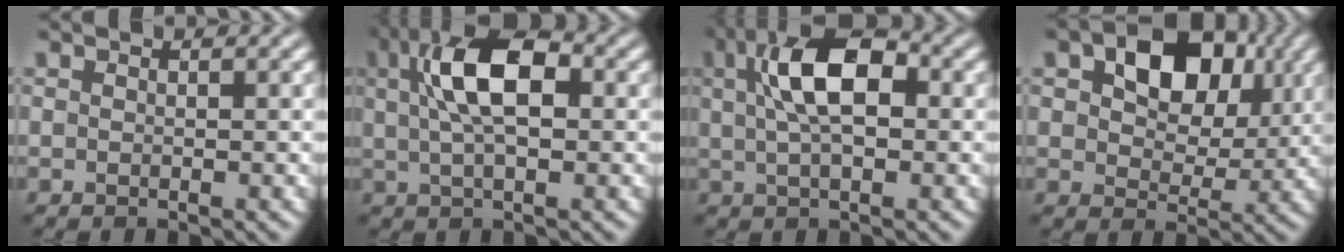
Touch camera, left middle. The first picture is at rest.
{"total": 7.7, "force": [1.6, 3.4, 6.7], "torque": [-0.129, 0.018, 0.022]}
{"total": 7.6, "force": [1.5, 3.5, 6.6], "torque": [-0.122, 0.019, 0.021]}
{"total": 8.1, "force": [2.6, 5.4, 5.4], "torque": [-0.097, -0.001, 0.035]}